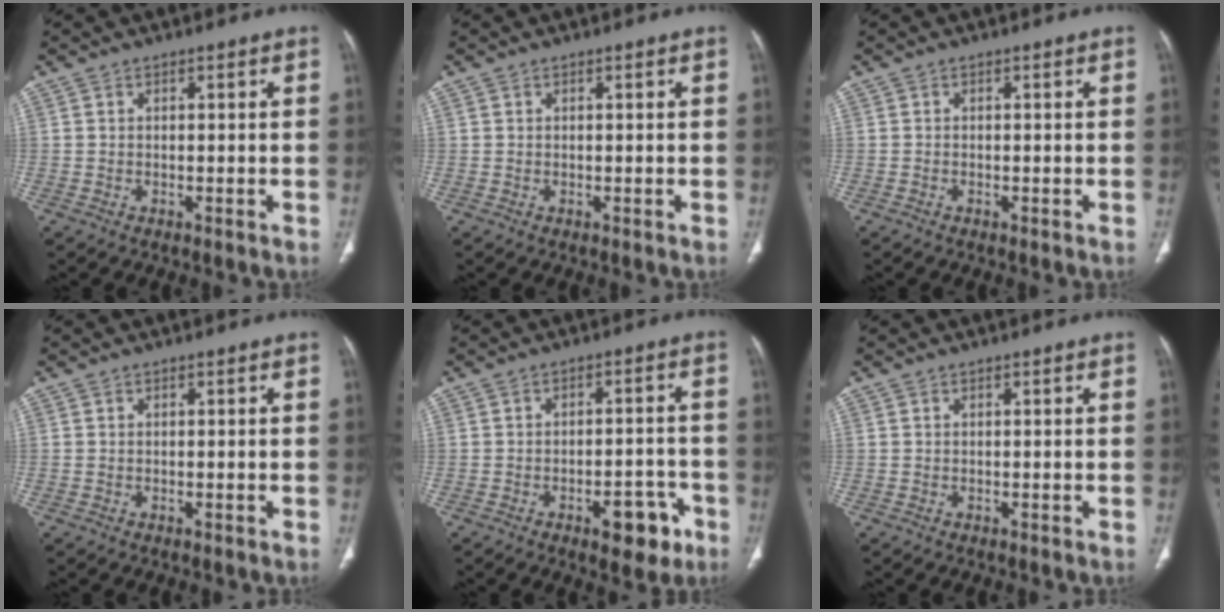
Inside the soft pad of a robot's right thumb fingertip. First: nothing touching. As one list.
[{"total": 0.0}, {"total": 0.0}, {"total": 0.0}, {"total": 7.7, "force": [-4.0, 3.6, 5.5], "torque": [-0.048, 0.030, -0.049]}, {"total": 0.0}]